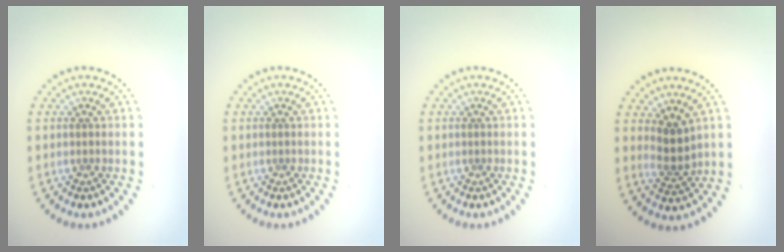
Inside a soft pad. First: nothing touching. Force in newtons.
{"total": 0.0}
{"total": 0.0}
{"total": 2.5, "press": 2.1, "slide": 1.4}